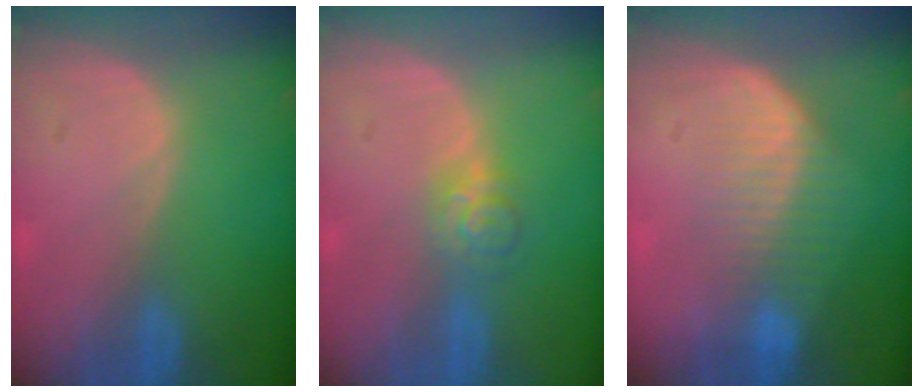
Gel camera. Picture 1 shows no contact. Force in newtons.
{"total": 3.7, "press": 3.6, "slide": 0.9}
{"total": 7.1, "press": 6.5, "slide": 2.8}